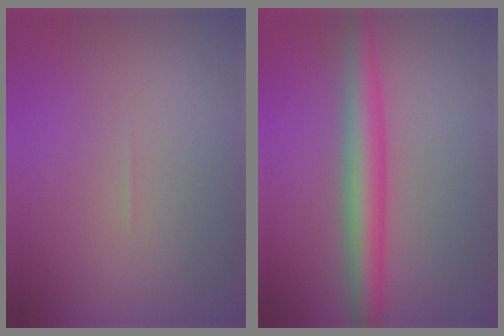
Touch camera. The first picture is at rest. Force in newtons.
{"total": 4.3, "press": 4.3, "slide": 0.0}